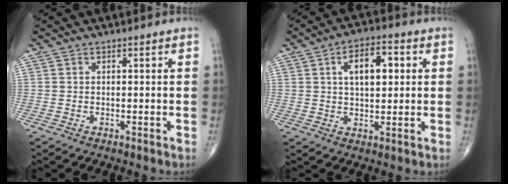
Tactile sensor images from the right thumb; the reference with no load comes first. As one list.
[{"total": 8.8, "force": [2.2, 4.5, 7.2], "torque": [-0.093, 0.006, 0.031]}]